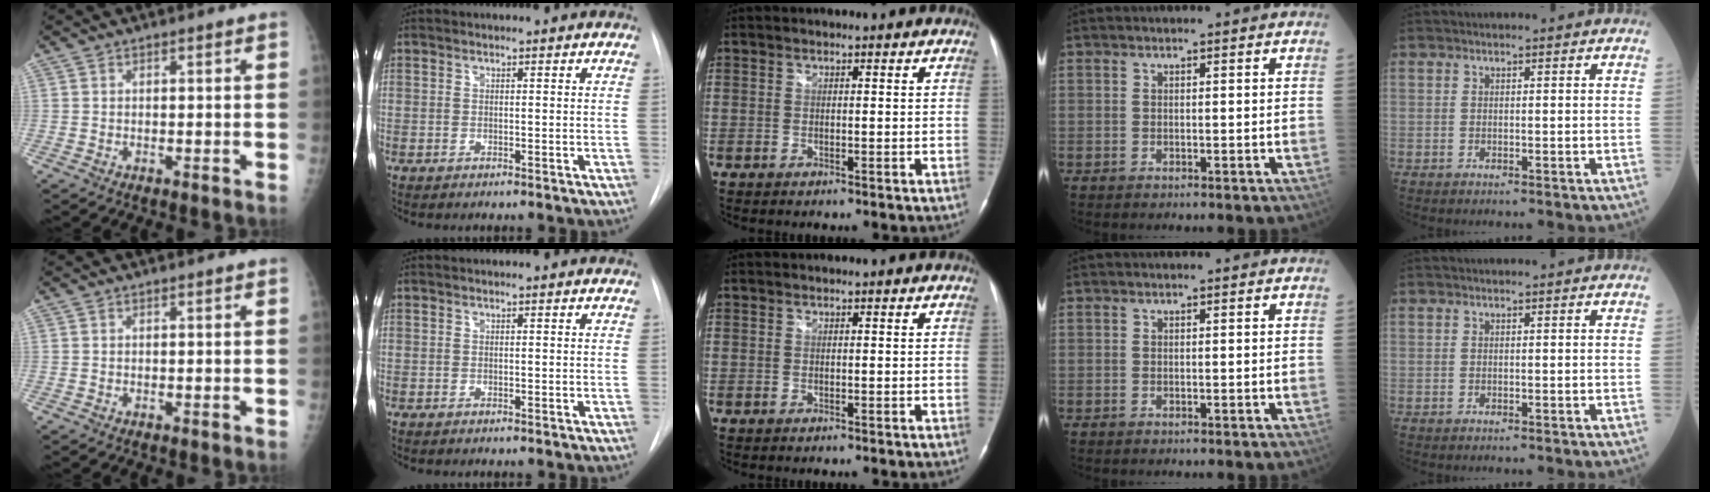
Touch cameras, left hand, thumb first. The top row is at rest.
{}